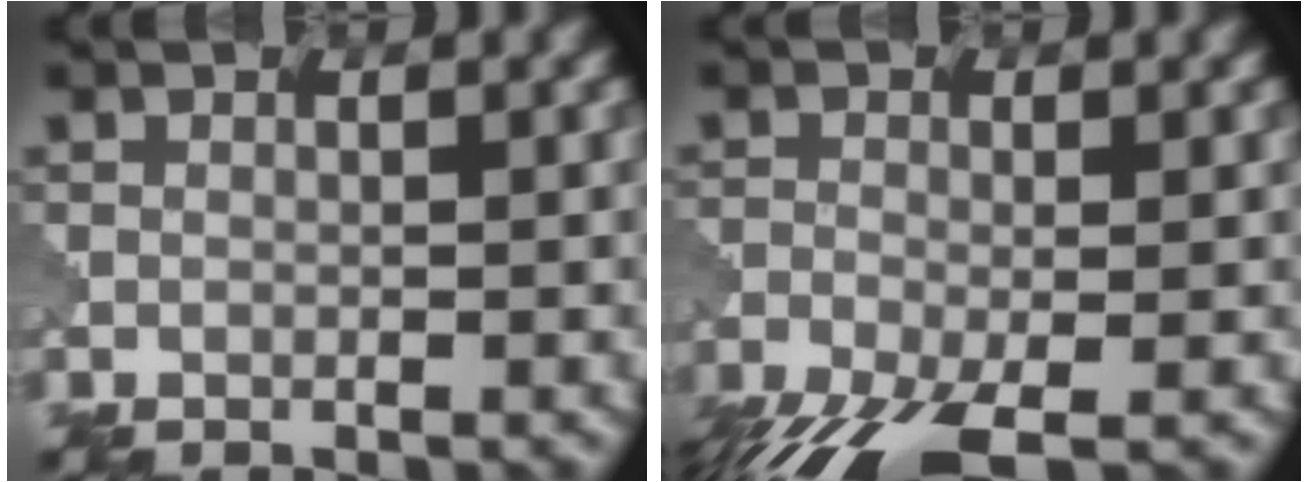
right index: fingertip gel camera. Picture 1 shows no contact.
{"total": 8.2, "force": [-5.2, 3.0, 5.5], "torque": [-0.122, -0.023, -0.095]}